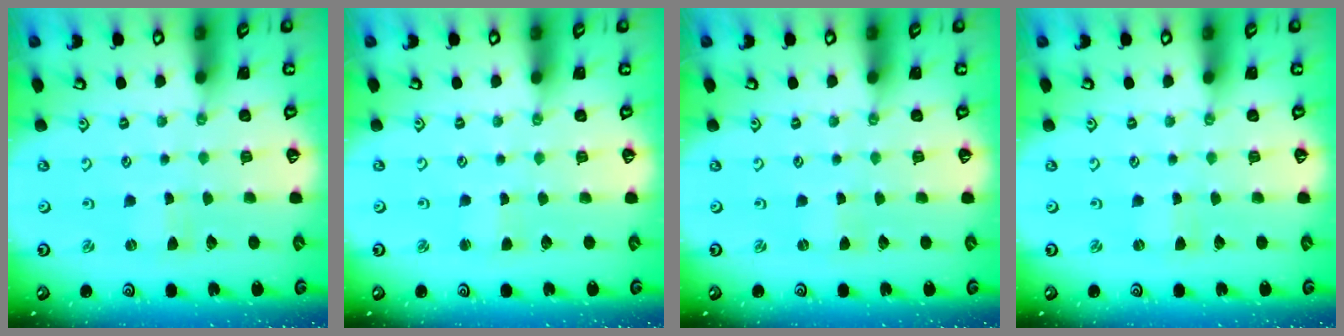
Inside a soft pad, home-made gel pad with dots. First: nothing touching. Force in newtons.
{"total": 1.4, "press": 1.3, "slide": 0.3}
{"total": 0.0}
{"total": 0.0}